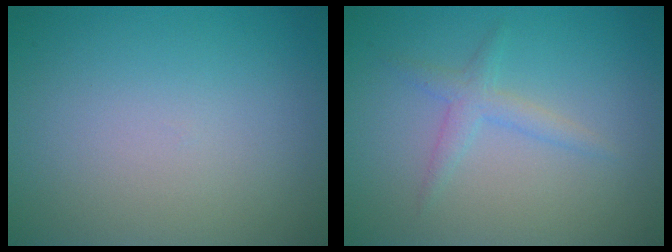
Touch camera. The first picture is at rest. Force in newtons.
{"total": 1.8, "press": 1.8, "slide": 0.0}